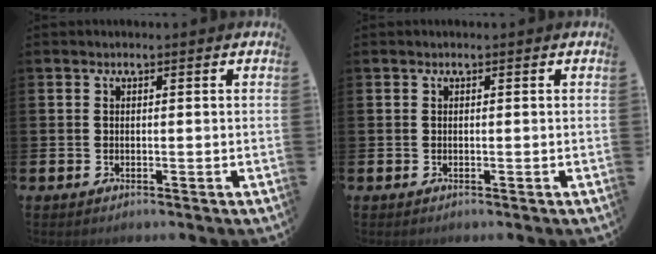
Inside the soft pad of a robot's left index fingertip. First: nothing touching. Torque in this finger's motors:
{"motor_torque": [-0.02, 0.01, 0.02, 0.01]}